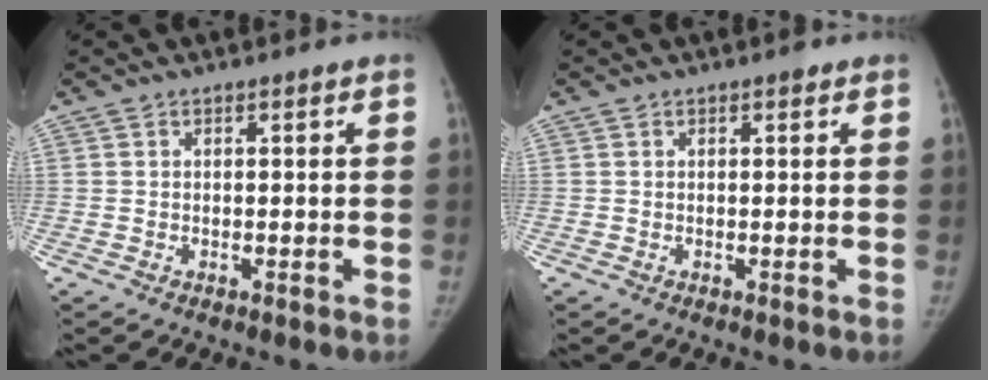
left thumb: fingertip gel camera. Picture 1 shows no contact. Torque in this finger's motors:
{"motor_torque": [-0.19, -0.34, 0.50, -0.35, 0.03]}